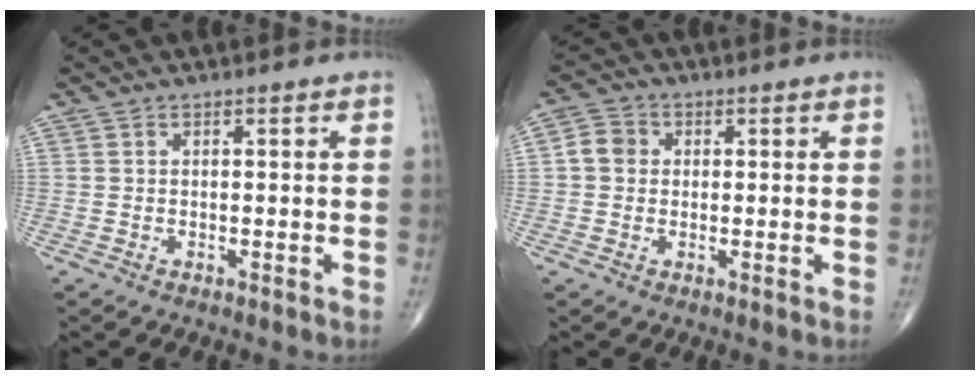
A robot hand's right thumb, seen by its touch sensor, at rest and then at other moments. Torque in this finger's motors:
{"motor_torque": [-0.12, 0.13, 0.08, -0.03, 0.04]}